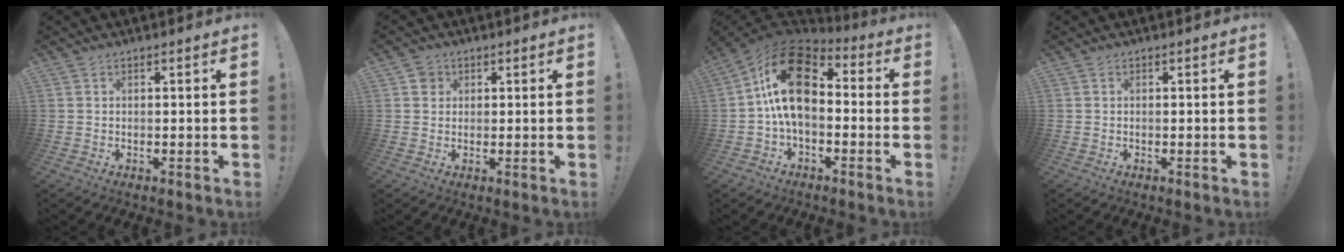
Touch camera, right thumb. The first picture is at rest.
{"total": 1.2, "force": [1.0, 0.6, 0.1], "torque": [0.007, -0.004, 0.018]}
{"total": 19.0, "force": [2.6, 11.7, 14.8], "torque": [-0.270, 0.010, 0.047]}
{"total": 0.0}